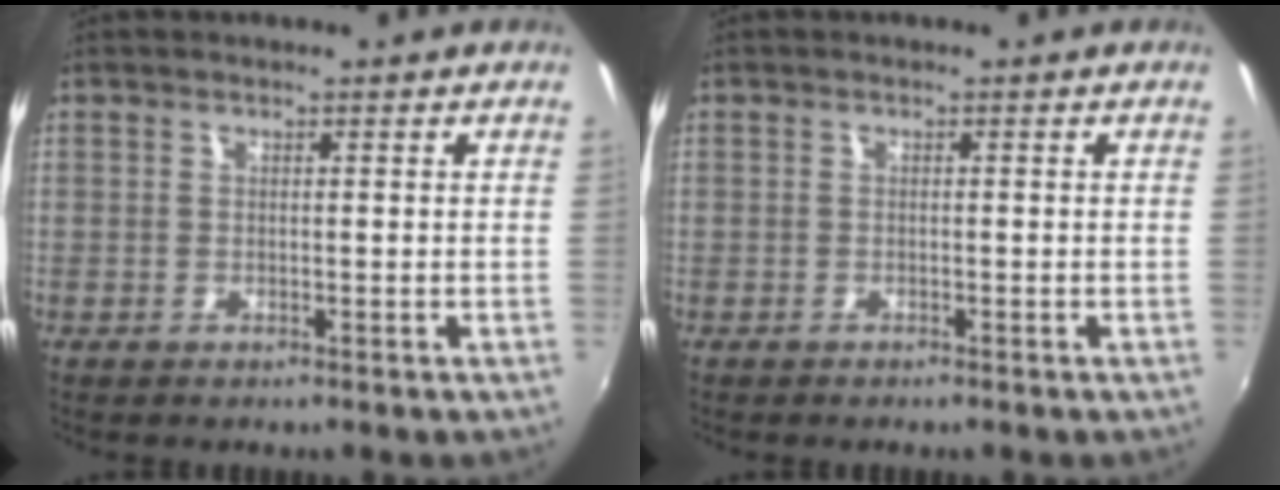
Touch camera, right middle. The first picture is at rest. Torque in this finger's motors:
{"motor_torque": [-0.59, -0.02, 0.03, -0.01]}